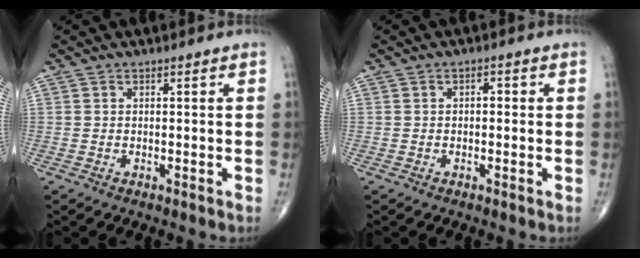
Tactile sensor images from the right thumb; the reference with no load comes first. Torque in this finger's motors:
{"motor_torque": [-0.22, 0.14, 0.16, 0.23, 0.04]}